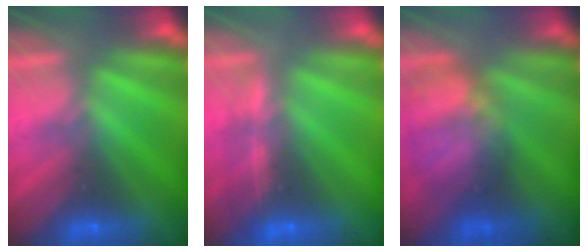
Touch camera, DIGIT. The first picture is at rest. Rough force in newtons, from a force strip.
{"total": 1.4}
{"total": 7.0}